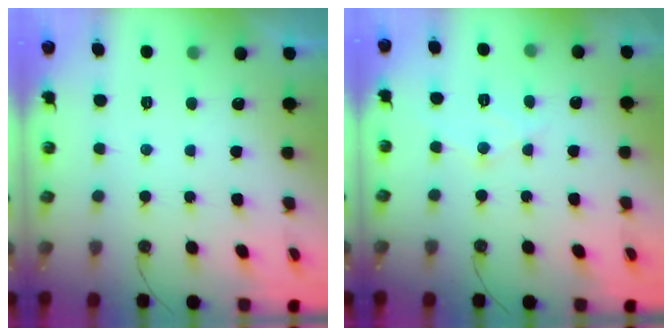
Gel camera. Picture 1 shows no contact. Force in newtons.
{"total": 8.0, "press": 8.0, "slide": 0.6}